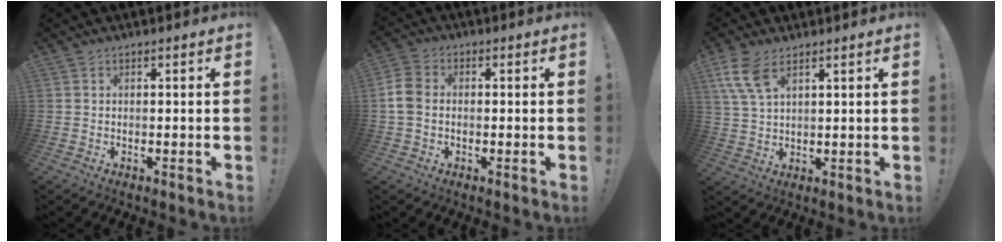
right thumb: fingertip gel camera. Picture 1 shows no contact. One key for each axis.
{"total": 6.6, "fx": -0.6, "fy": 5.0, "fz": 4.3, "tx": -0.104, "ty": 0.011, "tz": -0.006}
{"total": 8.8, "fx": 5.1, "fy": 4.6, "fz": 5.5, "tx": -0.111, "ty": -0.013, "tz": 0.100}